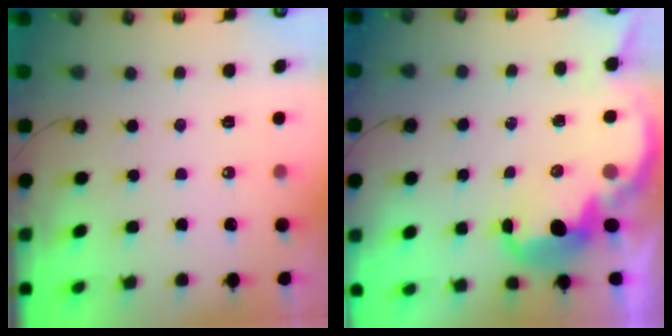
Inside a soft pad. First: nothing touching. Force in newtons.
{"total": 5.7, "press": 5.7, "slide": 0.7}